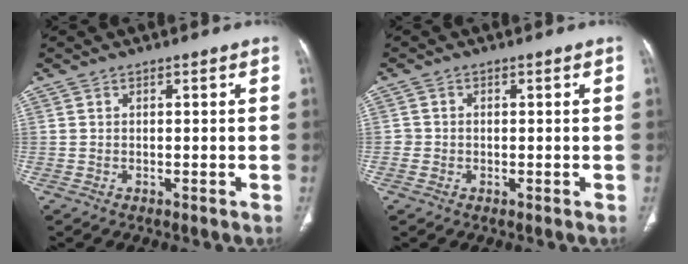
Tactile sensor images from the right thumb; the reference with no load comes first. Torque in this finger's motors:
{"motor_torque": [0.04, -0.28, -0.29, 0.32, -0.04]}